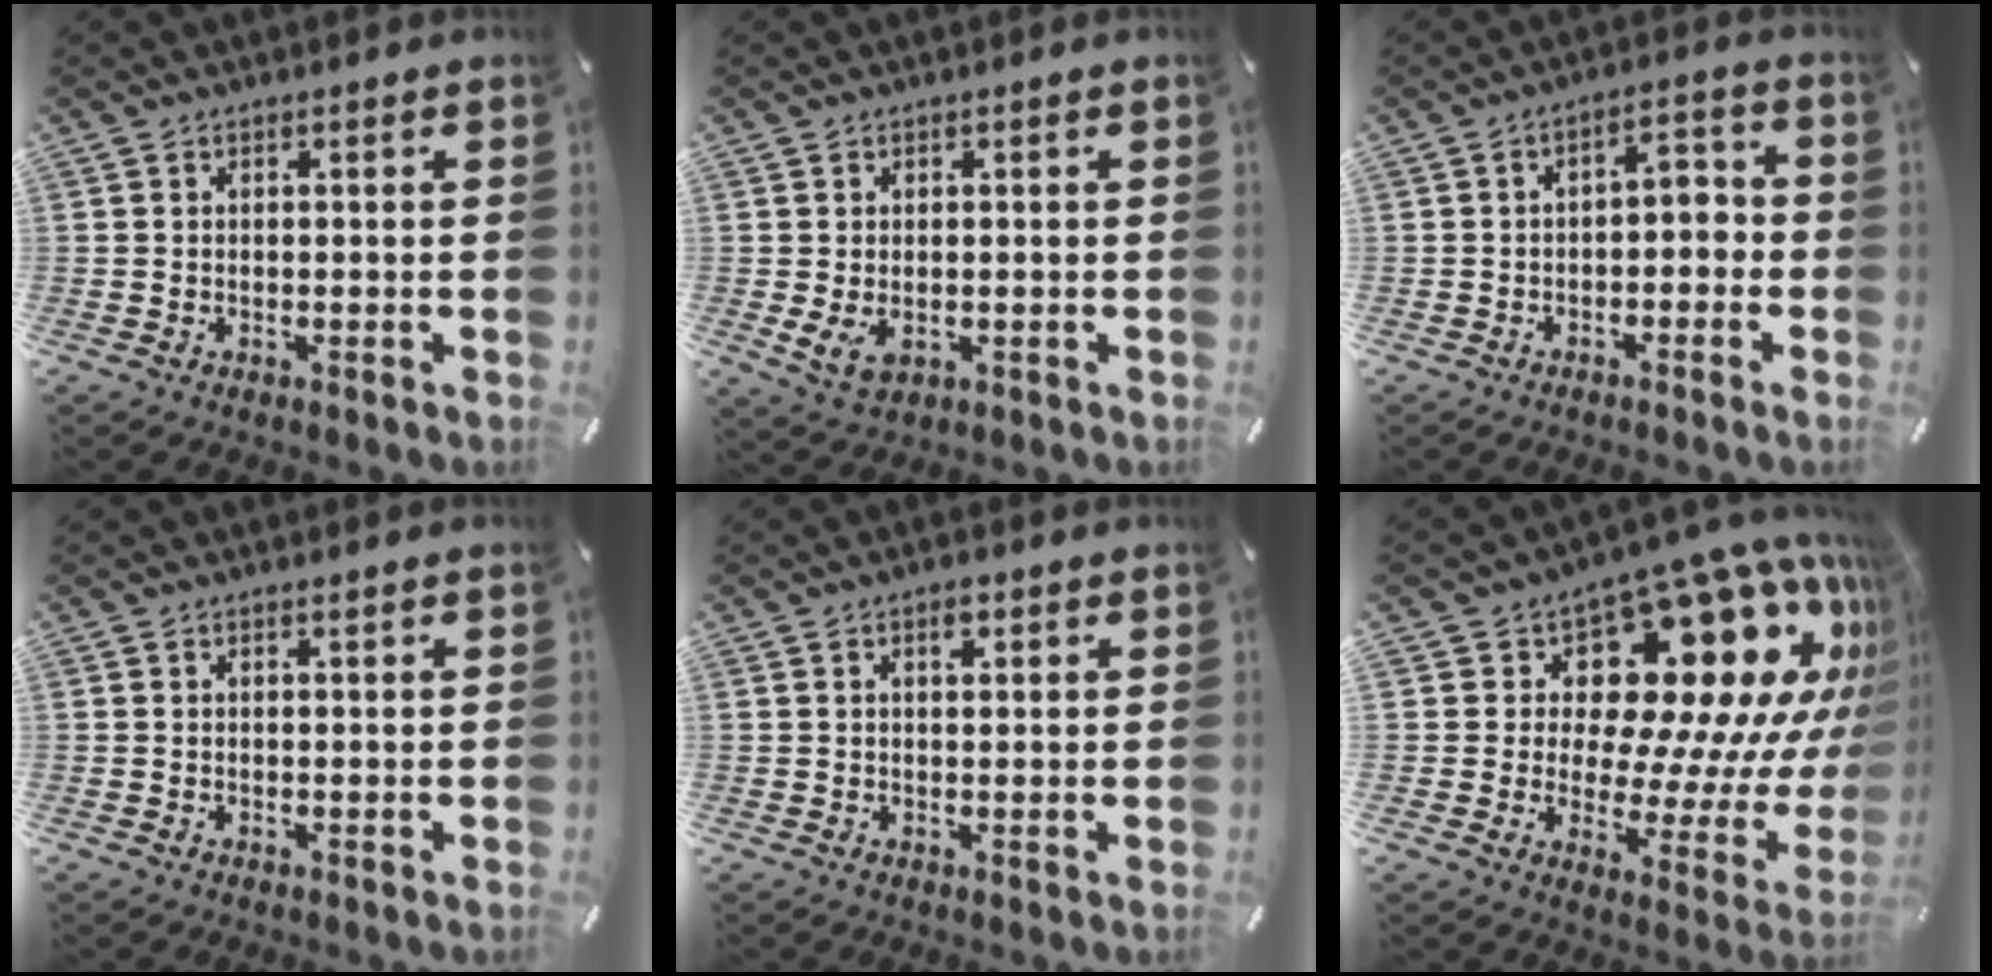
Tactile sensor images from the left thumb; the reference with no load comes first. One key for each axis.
{"total": 3.2, "fx": -0.3, "fy": 2.4, "fz": 2.1, "tx": -0.043, "ty": -0.003, "tz": -0.006}
{"total": 3.9, "fx": -2.3, "fy": 2.5, "fz": 1.8, "tx": -0.025, "ty": 0.013, "tz": -0.052}
{"total": 0.0}
{"total": 2.3, "fx": 1.2, "fy": 1.1, "fz": 1.6, "tx": -0.020, "ty": -0.002, "tz": 0.017}
{"total": 21.5, "fx": 9.8, "fy": 12.2, "fz": 14.7, "tx": -0.188, "ty": -0.097, "tz": 0.176}